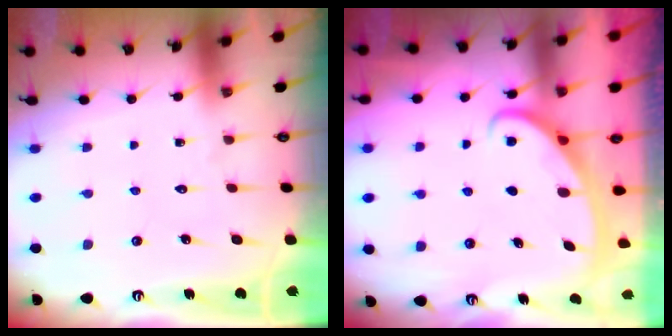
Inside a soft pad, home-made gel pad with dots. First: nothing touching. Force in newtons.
{"total": 2.8, "press": 2.8, "slide": 0.4}